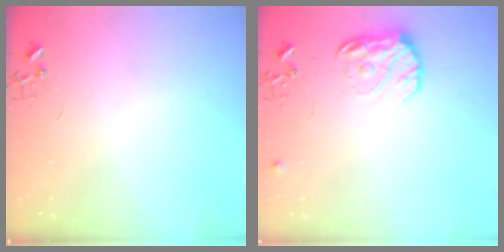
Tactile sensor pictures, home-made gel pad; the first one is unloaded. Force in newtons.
{"total": 12.7, "press": 12.6, "slide": 0.7}